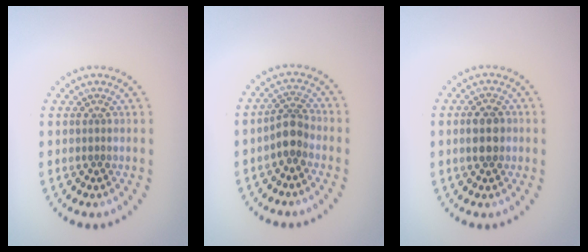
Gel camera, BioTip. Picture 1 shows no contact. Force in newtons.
{"total": 2.3, "press": 2.0, "slide": 1.3}
{"total": 2.9, "press": 2.9, "slide": 0.1}